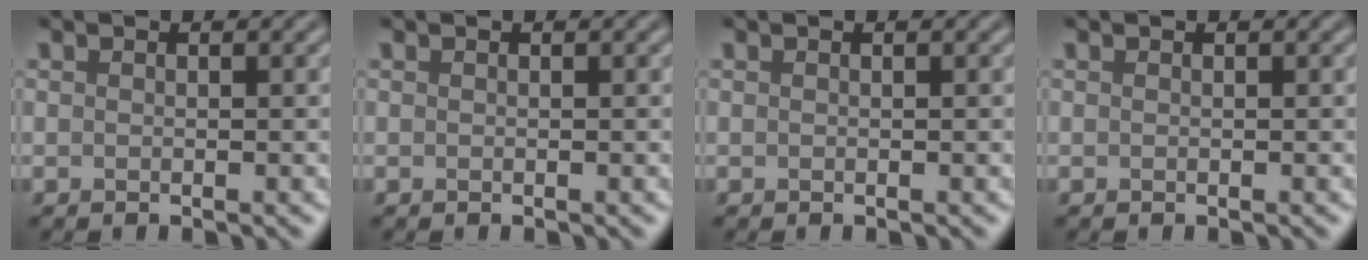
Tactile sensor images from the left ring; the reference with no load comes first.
{"total": 0.0}
{"total": 0.0}
{"total": 0.0}